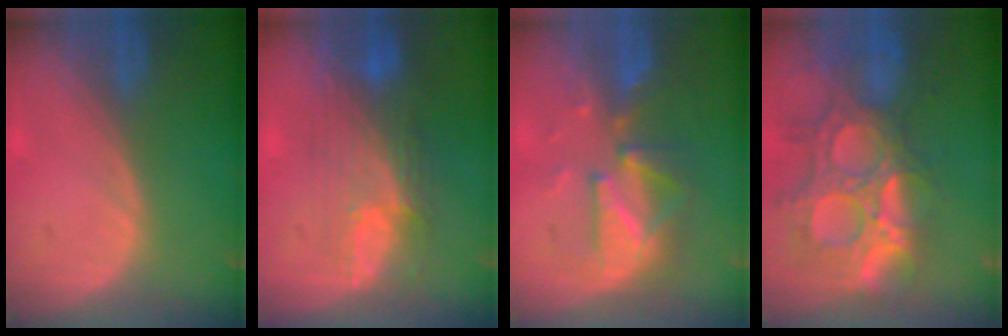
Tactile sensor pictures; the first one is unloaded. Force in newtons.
{"total": 9.2, "press": 8.2, "slide": 4.3}
{"total": 8.0, "press": 8.0, "slide": 0.8}
{"total": 14.1, "press": 11.9, "slide": 7.6}